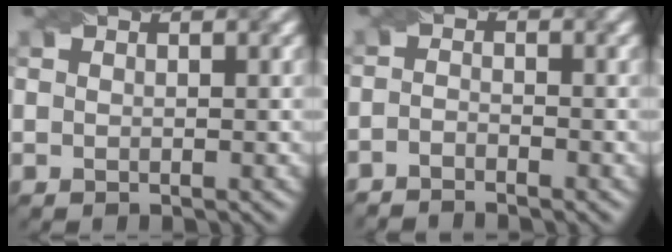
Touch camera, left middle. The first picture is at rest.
{"total": 1.8, "force": [-1.8, 0.2, 0.5], "torque": [-0.012, -0.003, -0.037]}